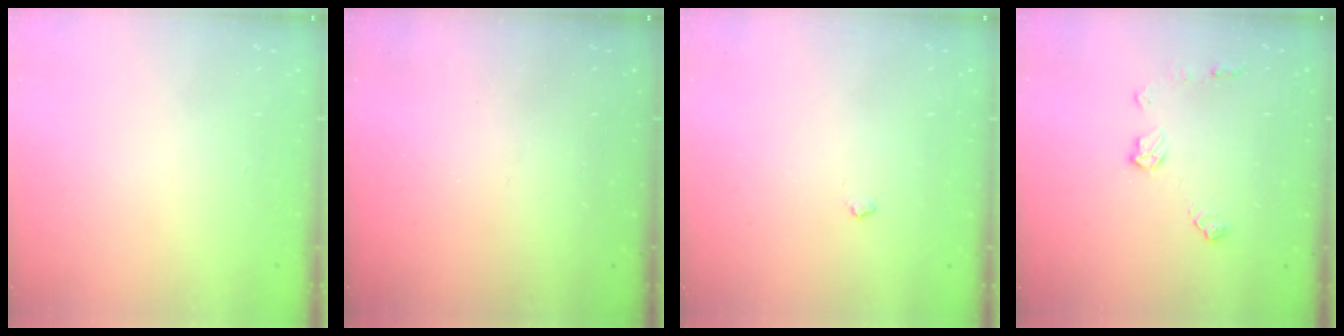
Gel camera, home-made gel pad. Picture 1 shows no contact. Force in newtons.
{"total": 0.0}
{"total": 2.9, "press": 2.9, "slide": 0.5}
{"total": 7.0, "press": 7.0, "slide": 0.4}